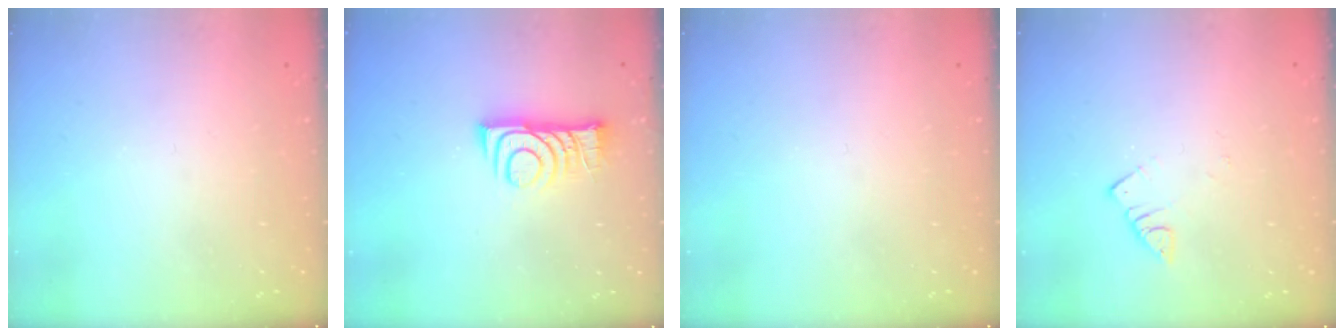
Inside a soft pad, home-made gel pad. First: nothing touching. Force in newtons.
{"total": 9.0, "press": 8.9, "slide": 0.9}
{"total": 0.0}
{"total": 2.4, "press": 2.4, "slide": 0.4}